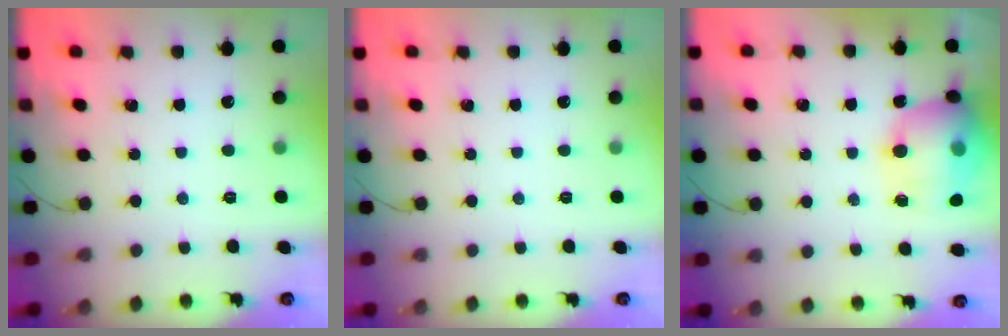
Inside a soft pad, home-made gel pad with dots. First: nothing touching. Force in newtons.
{"total": 0.0}
{"total": 18.3, "press": 18.0, "slide": 3.4}